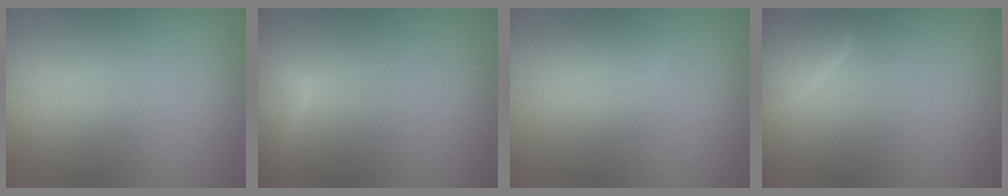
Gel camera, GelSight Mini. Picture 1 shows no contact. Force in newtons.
{"total": 1.5, "press": 1.5, "slide": 0.1}
{"total": 2.5, "press": 2.5, "slide": 0.1}
{"total": 2.3, "press": 2.3, "slide": 0.2}